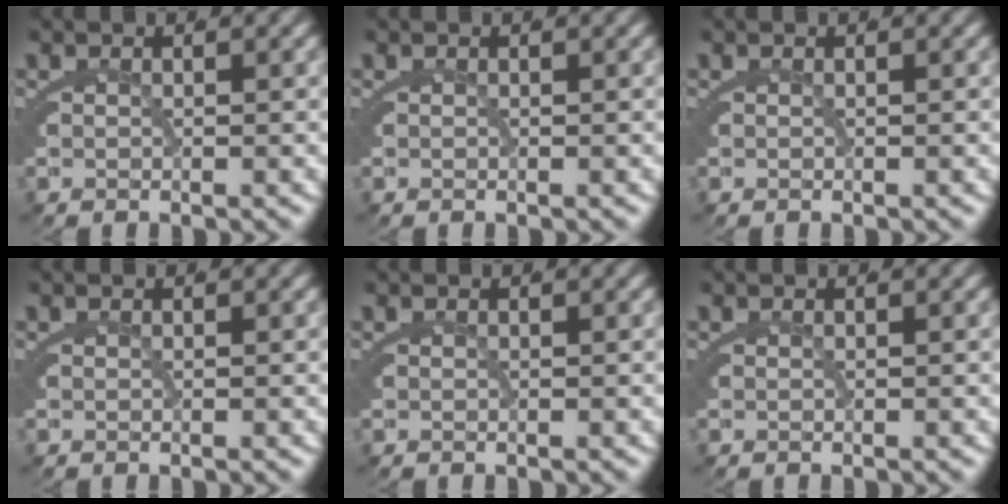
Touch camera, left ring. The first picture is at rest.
{"total": 0.0}
{"total": 0.0}
{"total": 0.0}
{"total": 0.0}
{"total": 0.0}